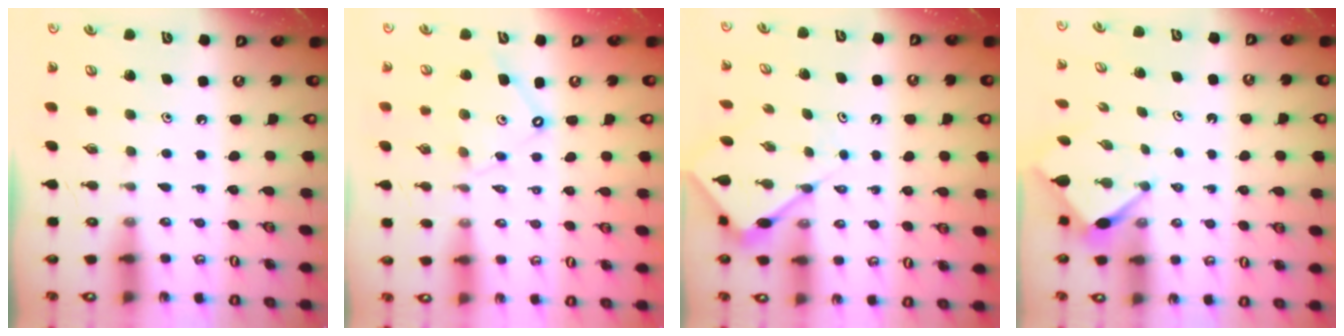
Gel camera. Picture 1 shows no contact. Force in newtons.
{"total": 8.3, "press": 8.2, "slide": 0.7}
{"total": 6.1, "press": 6.1, "slide": 0.5}
{"total": 3.6, "press": 3.5, "slide": 0.3}